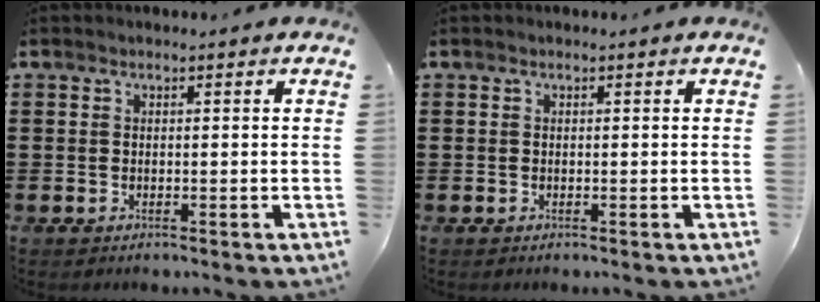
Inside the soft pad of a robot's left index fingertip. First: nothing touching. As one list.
[{"total": 0.0}]